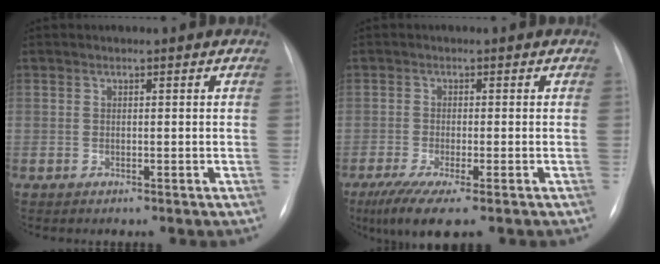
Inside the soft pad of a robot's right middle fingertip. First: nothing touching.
{"total": 6.5, "force": [-4.0, 0.7, 5.1], "torque": [-0.089, -0.021, -0.067]}